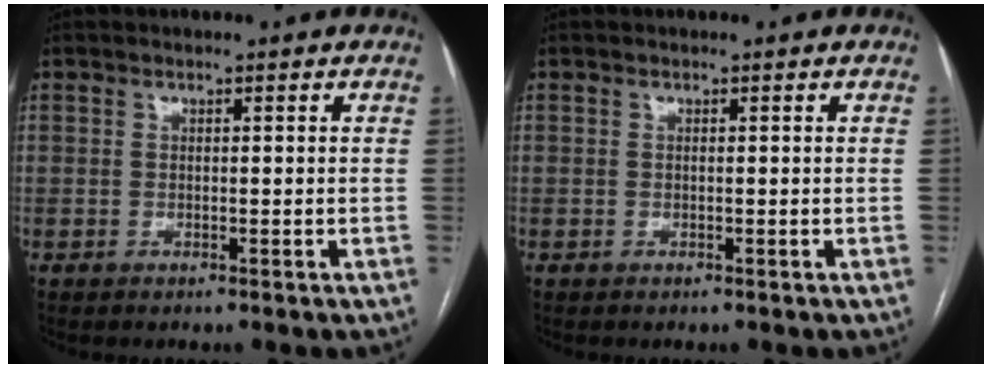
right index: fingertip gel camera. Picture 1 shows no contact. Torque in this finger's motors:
{"motor_torque": [0.05, 0.07, -0.01, 0.00]}